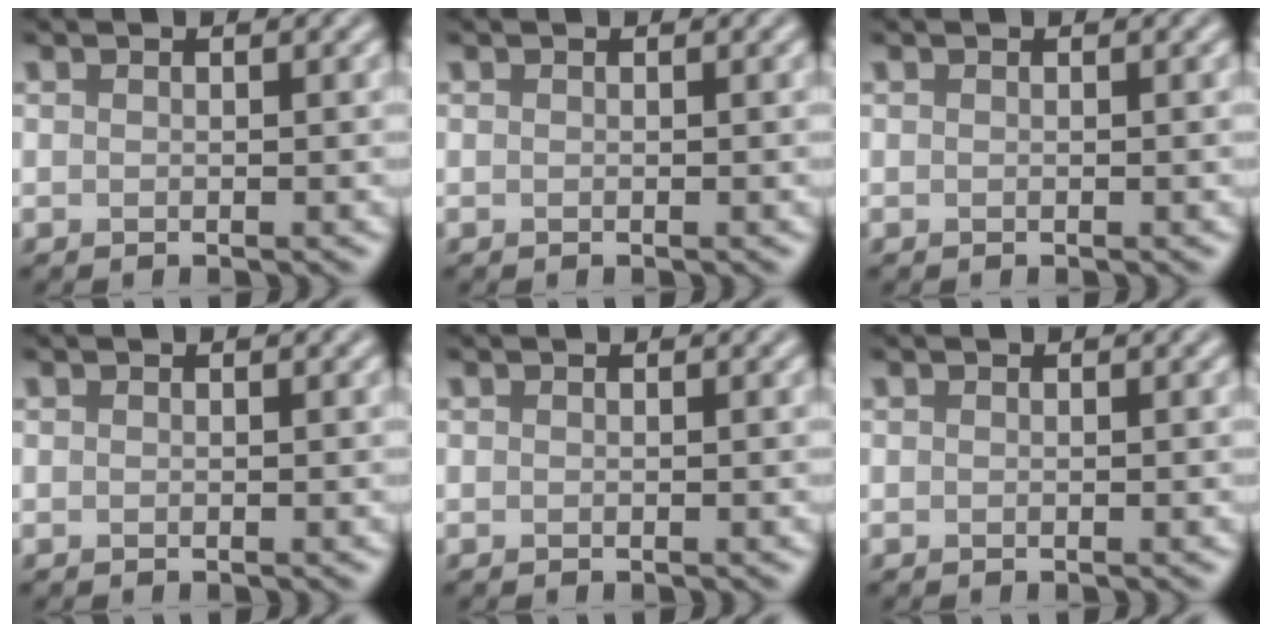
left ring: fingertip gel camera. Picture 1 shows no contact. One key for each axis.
{"total": 0.0}
{"total": 0.0}
{"total": 0.0}
{"total": 0.0}
{"total": 0.0}